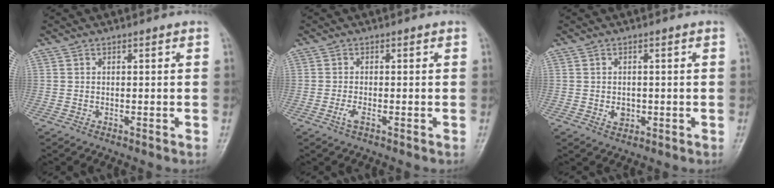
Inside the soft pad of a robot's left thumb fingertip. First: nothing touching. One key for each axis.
{"total": 1.7, "fx": -0.8, "fy": 0.5, "fz": 1.5, "tx": -0.038, "ty": -0.002, "tz": -0.018}
{"total": 2.4, "fx": -0.4, "fy": 1.9, "fz": 1.4, "tx": -0.016, "ty": 0.000, "tz": -0.001}